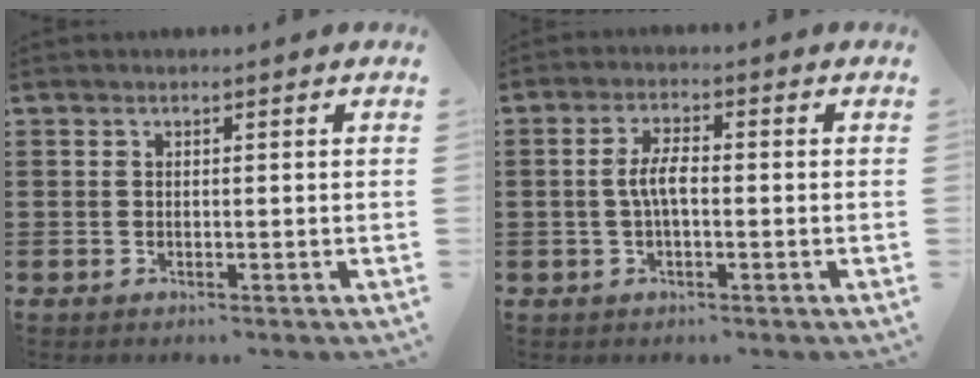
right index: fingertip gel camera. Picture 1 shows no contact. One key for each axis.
{"total": 4.2, "fx": -0.4, "fy": 1.5, "fz": 4.0, "tx": -0.087, "ty": 0.000, "tz": -0.013}